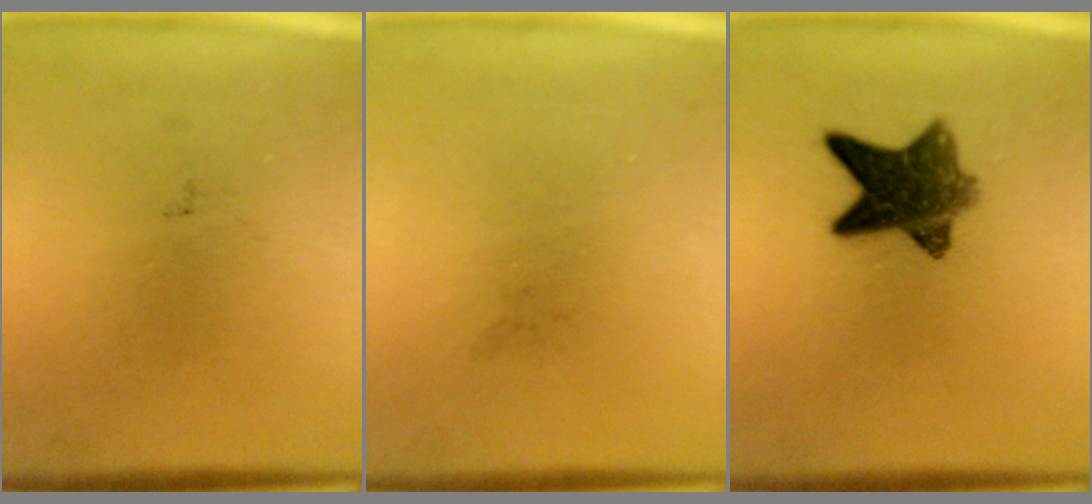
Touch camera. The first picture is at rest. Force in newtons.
{"total": 0.0}
{"total": 9.3}